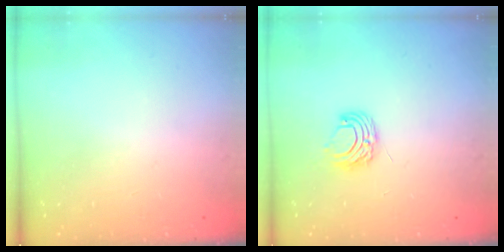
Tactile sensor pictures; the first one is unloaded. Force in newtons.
{"total": 6.6, "press": 6.6, "slide": 0.5}